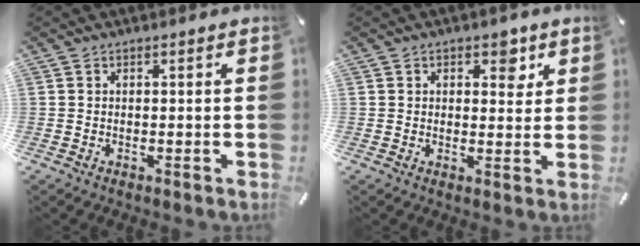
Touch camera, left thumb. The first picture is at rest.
{"total": 4.9, "force": [2.2, 3.2, 3.0], "torque": [-0.018, -0.009, 0.027]}